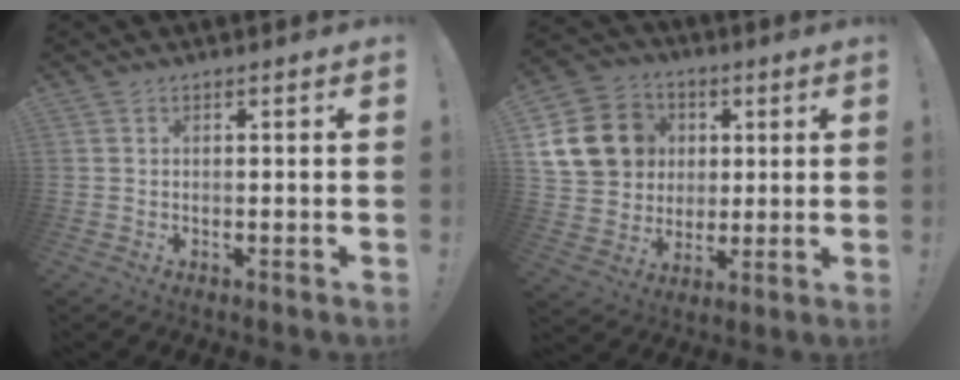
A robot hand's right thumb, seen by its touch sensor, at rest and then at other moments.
{"total": 16.9, "force": [3.9, 14.7, 7.3], "torque": [-0.107, 0.004, 0.101]}